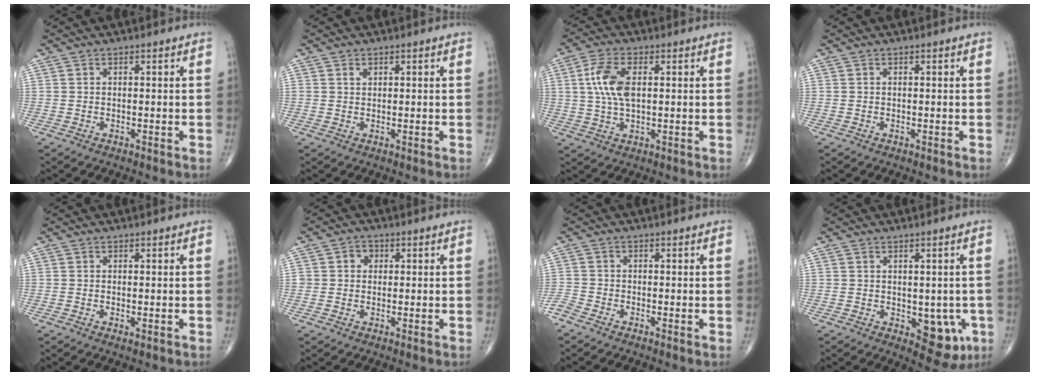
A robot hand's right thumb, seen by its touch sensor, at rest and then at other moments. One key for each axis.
{"total": 1.0, "fx": 0.6, "fy": 0.7, "fz": 0.4, "tx": 0.001, "ty": -0.003, "tz": 0.010}
{"total": 8.2, "fx": 1.6, "fy": 4.0, "fz": 7.0, "tx": -0.152, "ty": 0.004, "tz": 0.030}
{"total": 0.0}
{"total": 0.7, "fx": -0.1, "fy": 0.3, "fz": 0.6, "tx": -0.015, "ty": -0.004, "tz": -0.001}
{"total": 2.6, "fx": 0.5, "fy": 2.3, "fz": 0.9, "tx": 0.005, "ty": 0.003, "tz": 0.003}
{"total": 2.4, "fx": -1.6, "fy": 0.8, "fz": 1.5, "tx": -0.038, "ty": -0.005, "tz": -0.043}
{"total": 7.6, "fx": -1.7, "fy": 4.5, "fz": 5.9, "tx": -0.033, "ty": -0.008, "tz": -0.011}